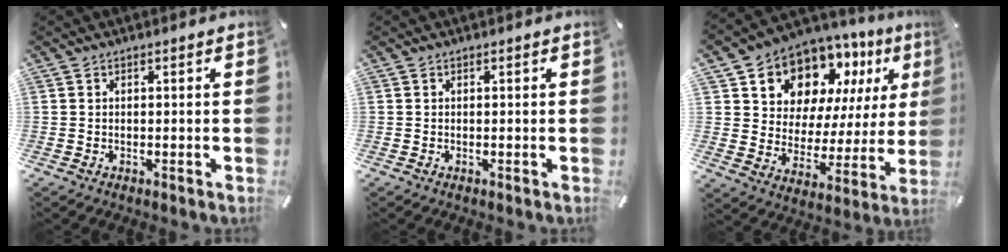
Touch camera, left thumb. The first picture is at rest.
{"total": 0.0}
{"total": 12.0, "force": [9.3, 7.3, 2.2], "torque": [-0.052, -0.093, 0.170]}